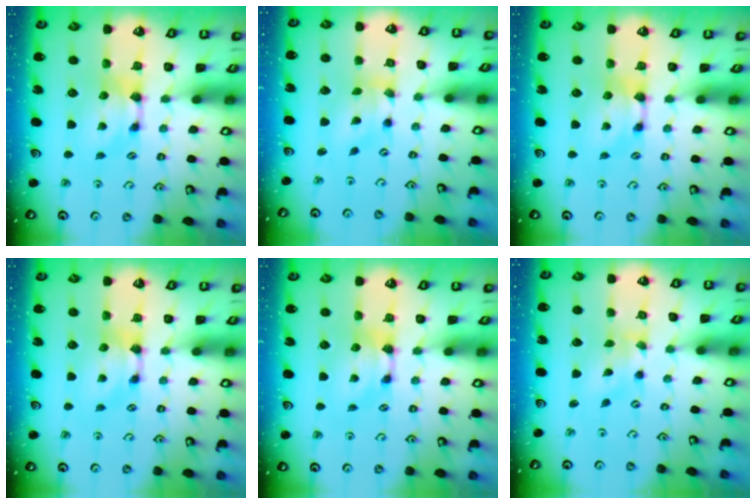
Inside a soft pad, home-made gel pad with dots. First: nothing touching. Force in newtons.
{"total": 2.0, "press": 1.6, "slide": 1.2}
{"total": 0.0}
{"total": 0.0}
{"total": 0.0}
{"total": 2.2, "press": 2.0, "slide": 1.0}